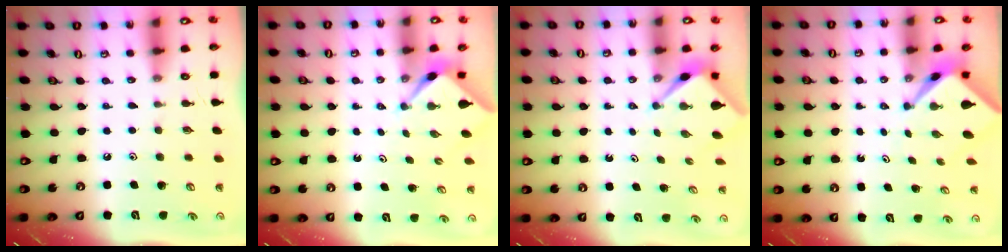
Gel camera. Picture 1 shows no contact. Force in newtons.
{"total": 2.2, "press": 2.2, "slide": 0.2}
{"total": 2.7, "press": 2.7, "slide": 0.0}
{"total": 2.7, "press": 2.7, "slide": 0.2}